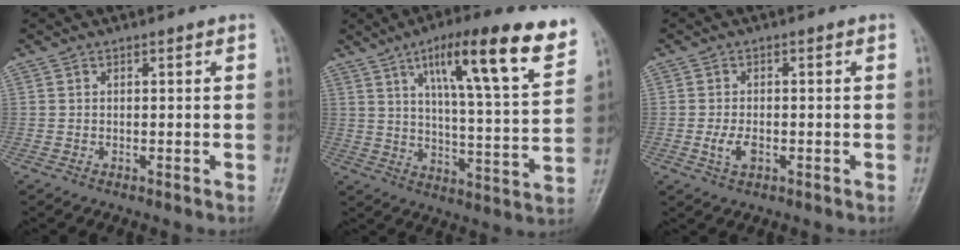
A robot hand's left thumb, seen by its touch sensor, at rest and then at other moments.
{"total": 19.4, "force": [10.8, 3.8, 15.7], "torque": [-0.210, -0.041, 0.165]}
{"total": 3.2, "force": [-0.9, 1.8, 2.5], "torque": [-0.052, 0.000, -0.017]}